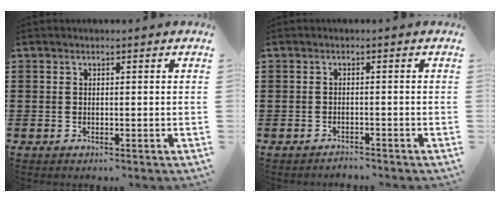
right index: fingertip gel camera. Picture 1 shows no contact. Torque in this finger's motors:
{"motor_torque": [-2.14, 0.00, -1.05, -0.21]}